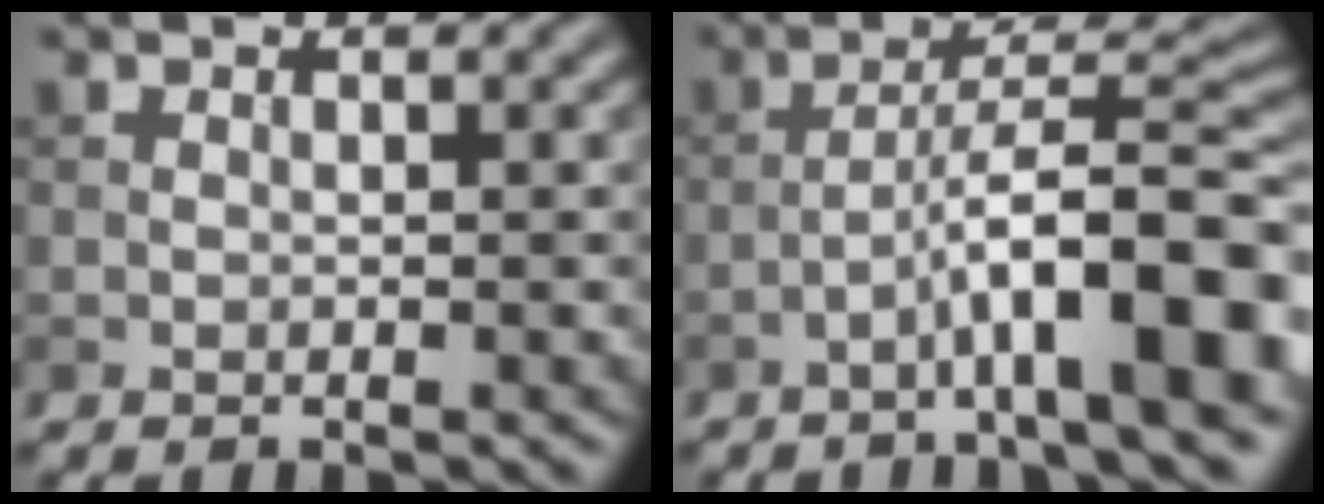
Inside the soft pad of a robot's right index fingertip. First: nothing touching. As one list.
[{"total": 9.2, "force": [-3.7, 1.6, 8.2], "torque": [-0.120, 0.027, -0.061]}]